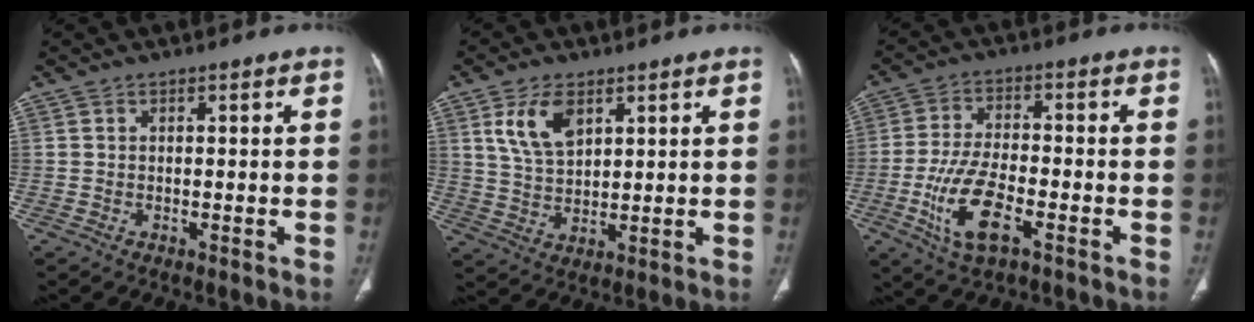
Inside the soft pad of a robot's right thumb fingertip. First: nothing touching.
{"total": 8.3, "force": [3.9, 4.5, 5.8], "torque": [-0.098, -0.015, 0.081]}
{"total": 11.2, "force": [-4.5, 4.4, 9.2], "torque": [-0.192, 0.009, -0.082]}